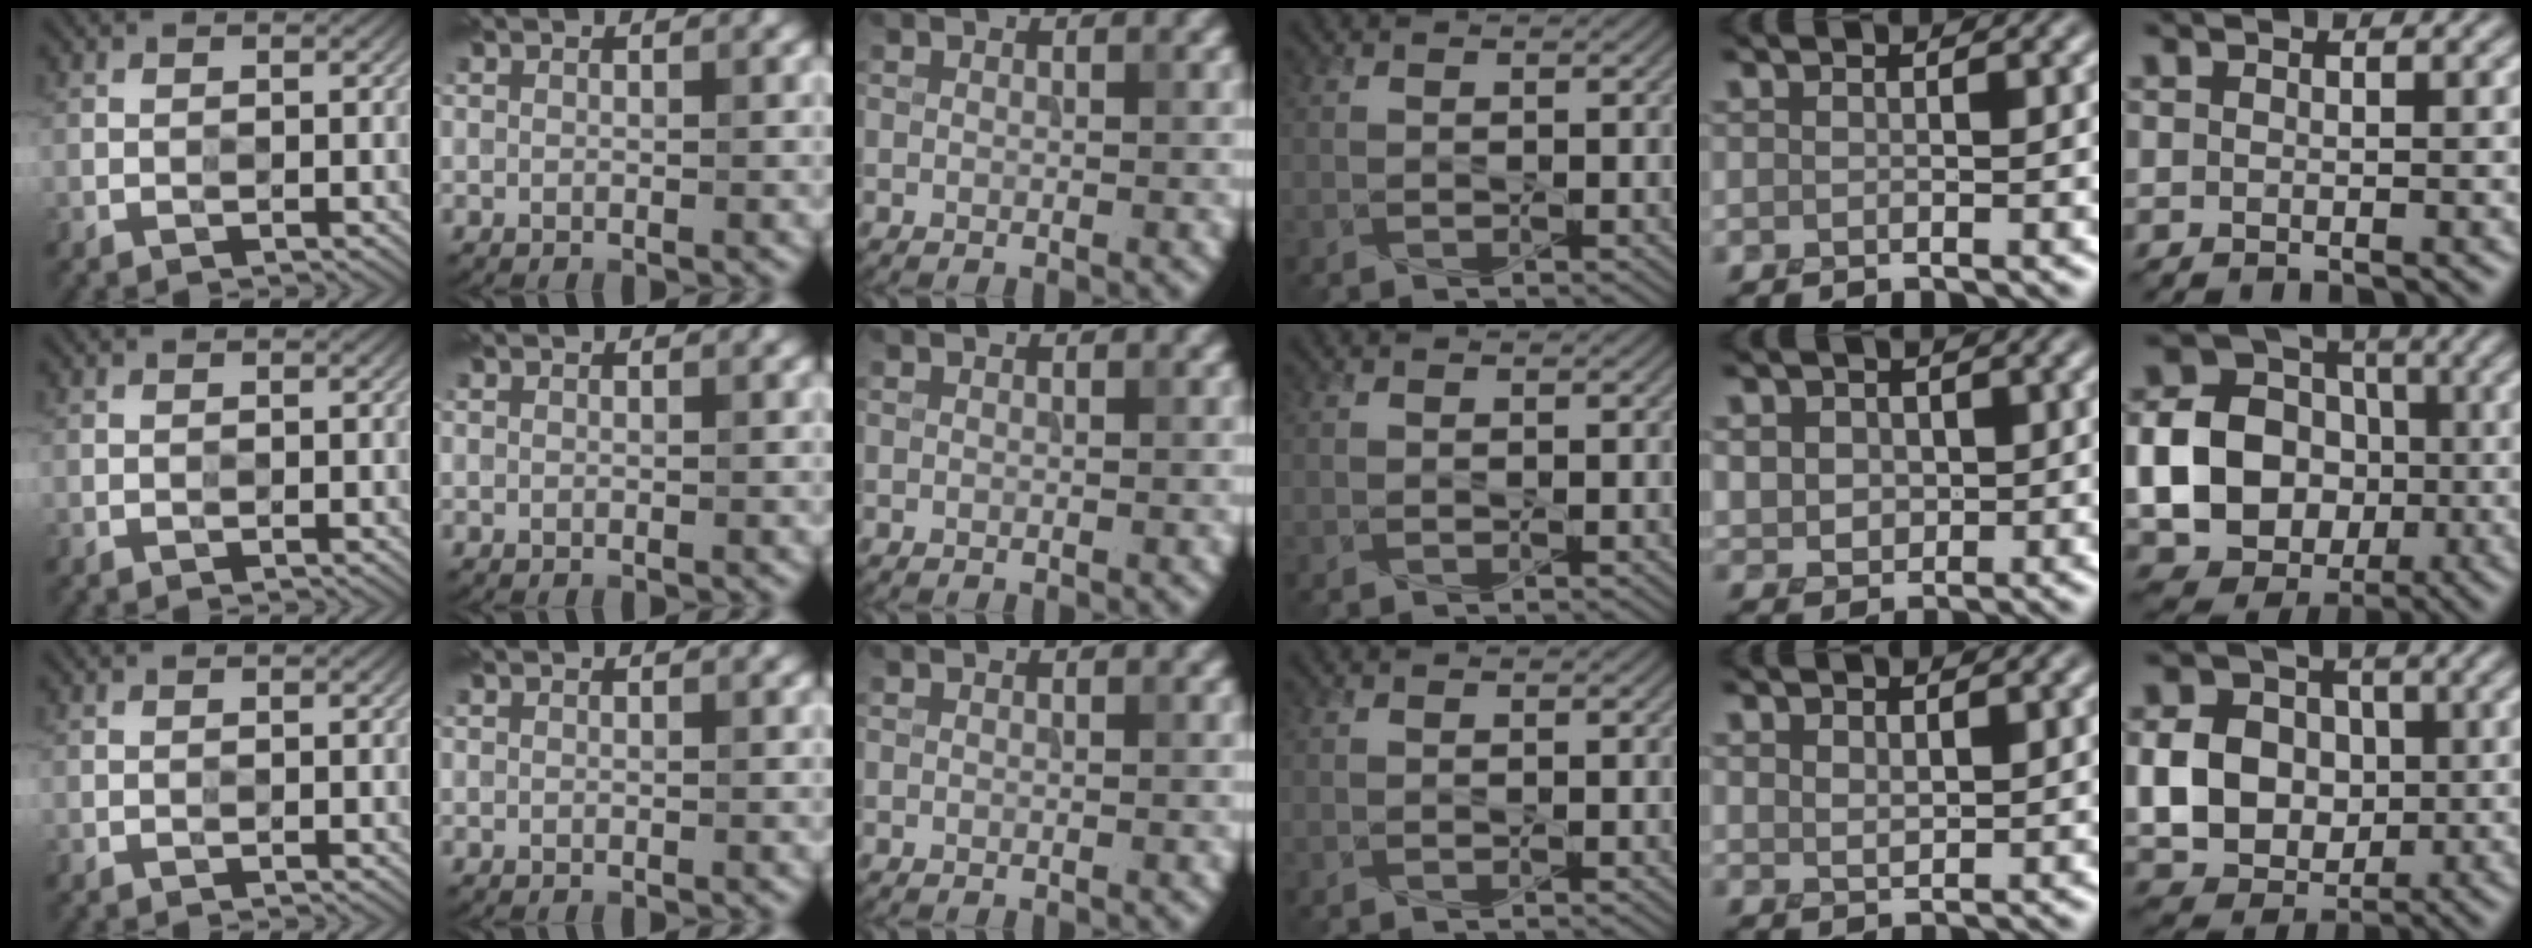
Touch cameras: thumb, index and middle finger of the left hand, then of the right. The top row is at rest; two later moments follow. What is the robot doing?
{"motion": "press", "object": "gel pad"}